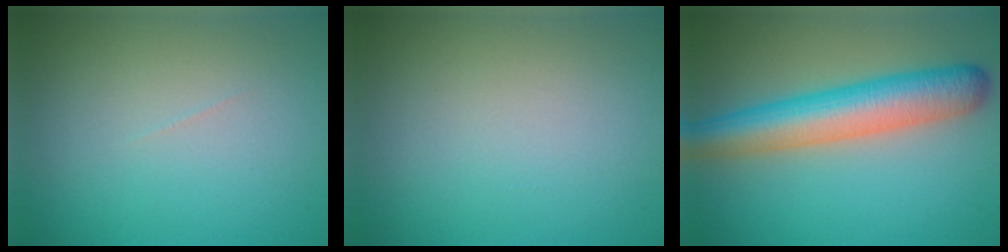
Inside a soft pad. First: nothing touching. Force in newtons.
{"total": 0.0}
{"total": 7.6, "press": 7.5, "slide": 0.3}